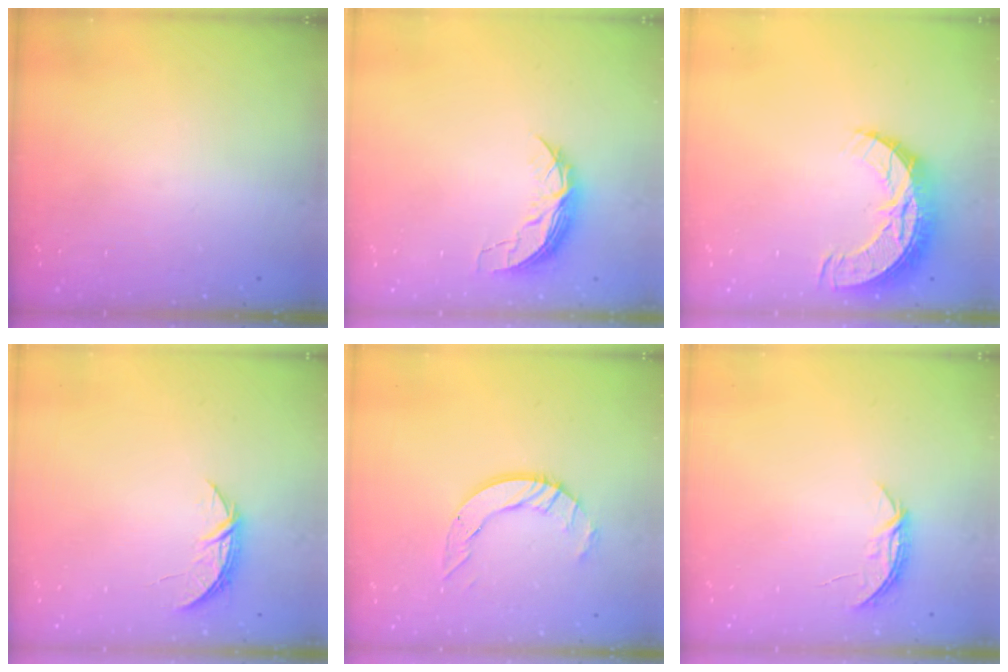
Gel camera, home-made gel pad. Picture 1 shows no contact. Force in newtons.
{"total": 6.9, "press": 6.9, "slide": 0.5}
{"total": 10.3, "press": 10.3, "slide": 0.9}
{"total": 5.1, "press": 5.1, "slide": 0.6}
{"total": 8.1, "press": 8.0, "slide": 0.3}
{"total": 4.0, "press": 4.0, "slide": 0.5}